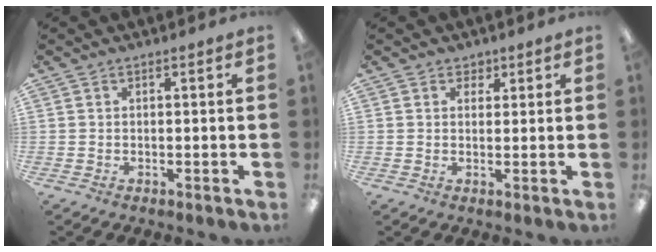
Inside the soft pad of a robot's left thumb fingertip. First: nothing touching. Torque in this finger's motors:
{"motor_torque": [0.05, -0.04, -0.44, 0.22, -0.01]}